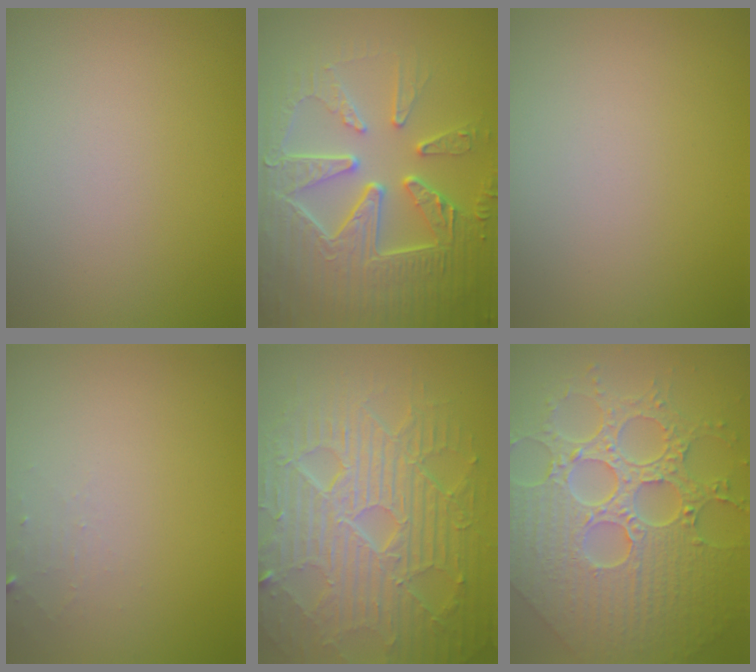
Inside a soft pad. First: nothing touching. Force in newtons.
{"total": 9.2, "press": 6.6, "slide": 6.4}
{"total": 0.0}
{"total": 1.0, "press": 1.0, "slide": 0.1}
{"total": 10.5, "press": 6.7, "slide": 8.1}
{"total": 9.4, "press": 6.9, "slide": 6.3}